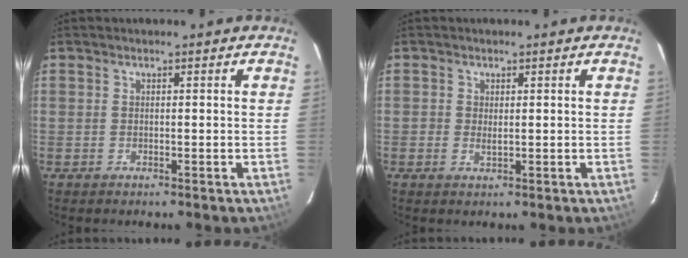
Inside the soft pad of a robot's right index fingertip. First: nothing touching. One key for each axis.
{"total": 1.1, "fx": 0.0, "fy": 0.8, "fz": 0.8, "tx": -0.019, "ty": 0.000, "tz": 0.000}